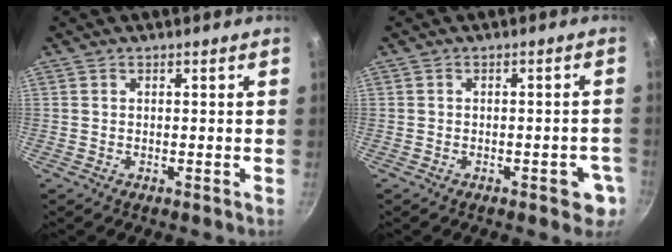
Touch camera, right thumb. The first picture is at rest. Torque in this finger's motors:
{"motor_torque": [0.84, 0.58, -0.21, 0.03, 0.09]}